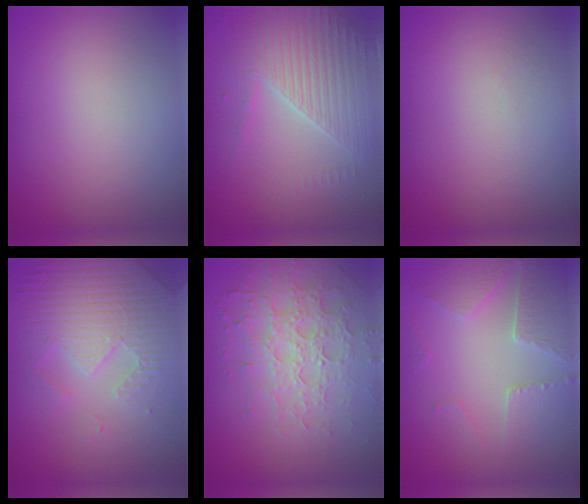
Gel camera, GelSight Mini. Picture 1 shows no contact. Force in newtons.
{"total": 4.0, "press": 3.8, "slide": 1.2}
{"total": 0.6, "press": 0.6, "slide": 0.3}
{"total": 4.8, "press": 3.9, "slide": 2.8}
{"total": 4.9, "press": 4.2, "slide": 2.4}
{"total": 3.9, "press": 3.0, "slide": 2.4}